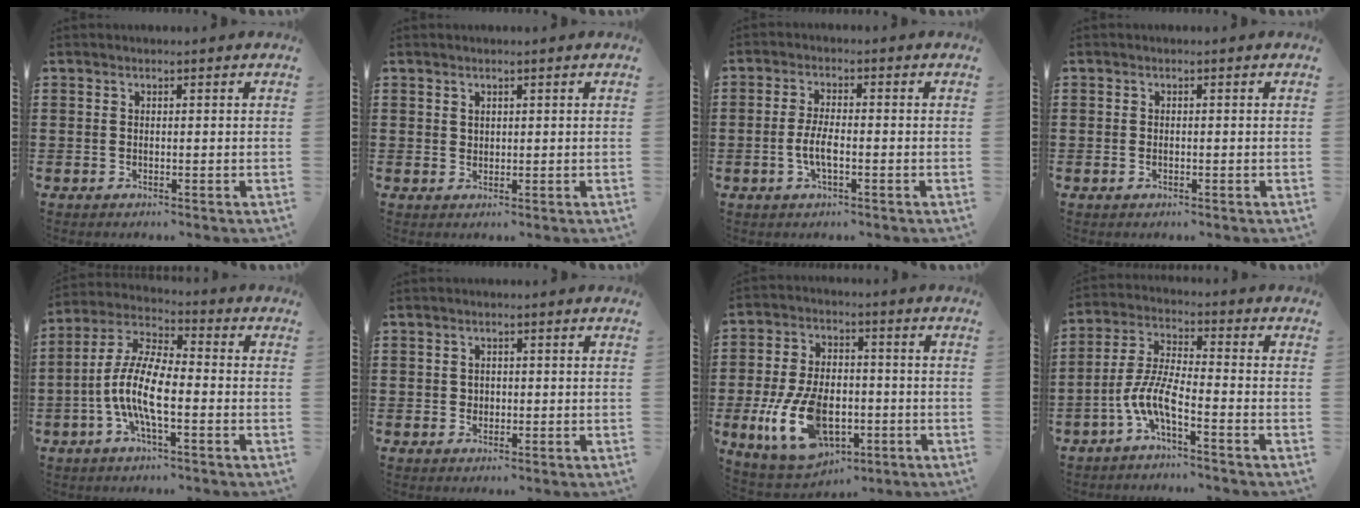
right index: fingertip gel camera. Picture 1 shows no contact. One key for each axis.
{"total": 1.2, "fx": 0.9, "fy": 0.7, "fz": 0.2, "tx": -0.005, "ty": 0.002, "tz": 0.018}
{"total": 4.1, "fx": -1.1, "fy": 1.2, "fz": 3.7, "tx": -0.086, "ty": -0.005, "tz": -0.026}
{"total": 0.6, "fx": -0.2, "fy": 0.4, "fz": 0.5, "tx": -0.011, "ty": -0.002, "tz": -0.004}
{"total": 9.9, "fx": -2.9, "fy": 3.0, "fz": 9.0, "tx": -0.214, "ty": -0.014, "tz": -0.062}
{"total": 1.2, "fx": 0.0, "fy": 1.1, "fz": 0.5, "tx": -0.012, "ty": 0.005, "tz": 0.000}
{"total": 13.7, "fx": -3.7, "fy": 8.1, "fz": 10.4, "tx": -0.227, "ty": -0.004, "tz": -0.064}
{"total": 7.3, "fx": -4.0, "fy": 1.5, "fz": 5.9, "tx": -0.149, "ty": -0.014, "tz": -0.082}